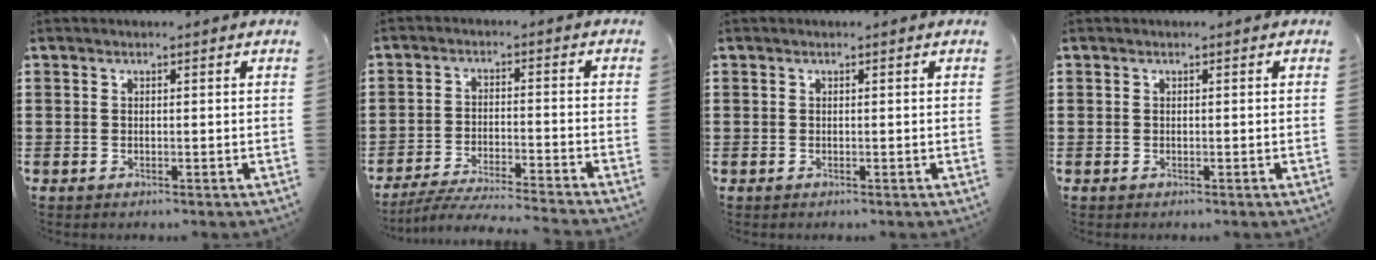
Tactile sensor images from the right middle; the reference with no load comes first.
{"total": 5.0, "force": [-4.8, -0.2, 1.5], "torque": [-0.031, -0.010, -0.095]}
{"total": 0.0}
{"total": 0.0}